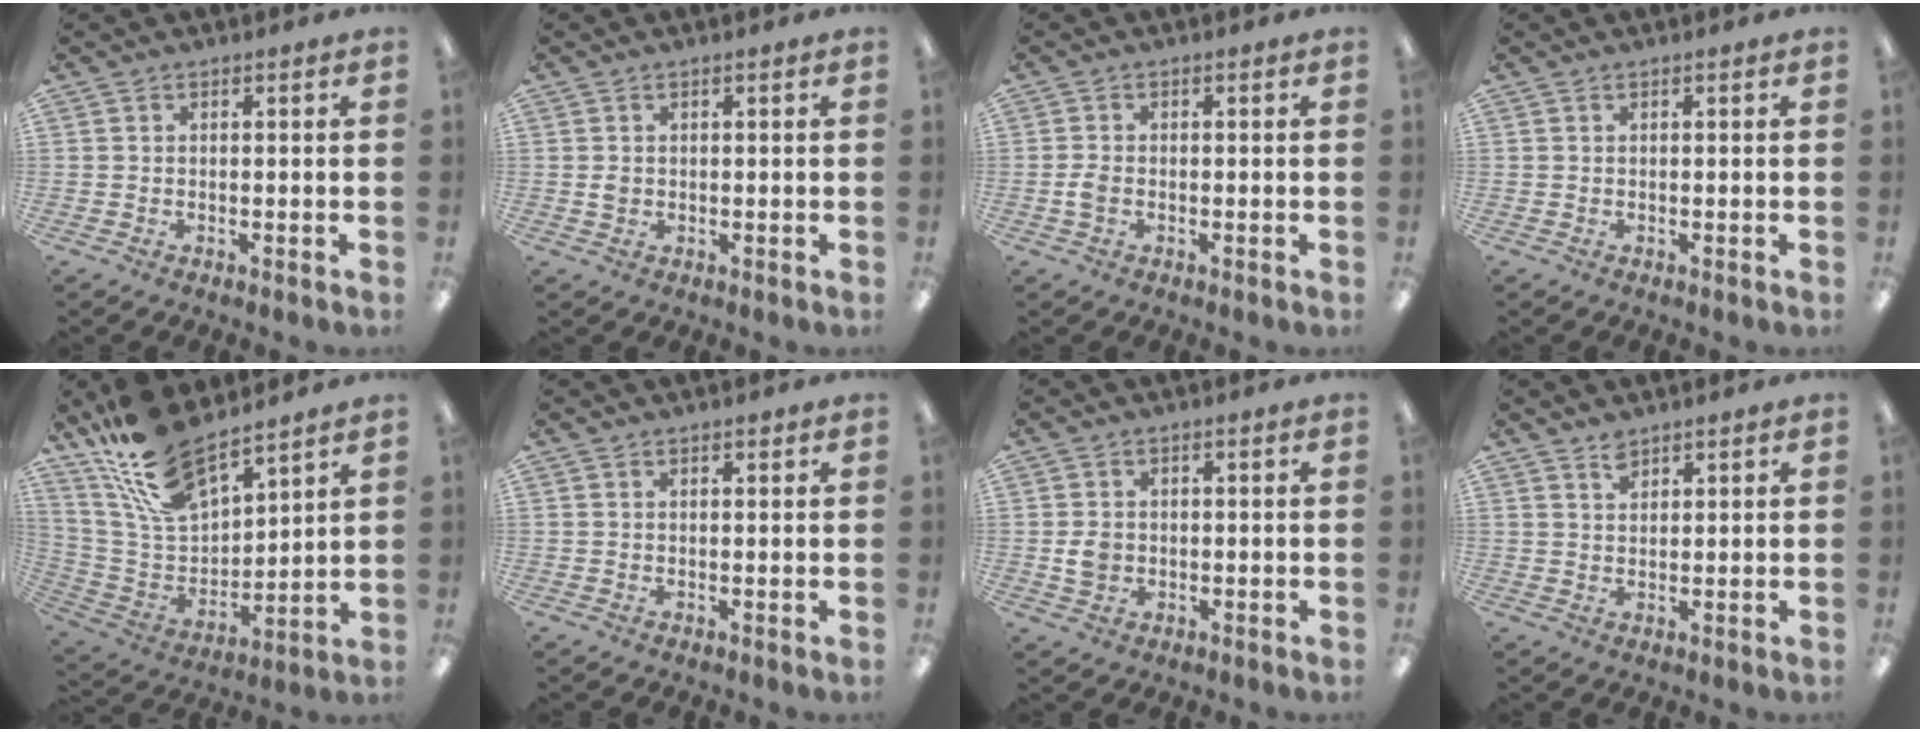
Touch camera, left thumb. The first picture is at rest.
{"total": 1.4, "force": [0.1, 1.2, 0.7], "torque": [-0.015, 0.004, 0.002]}
{"total": 2.4, "force": [-0.5, 1.5, 1.8], "torque": [-0.039, 0.001, -0.010]}
{"total": 0.0}
{"total": 17.7, "force": [14.4, 6.4, 8.1], "torque": [-0.182, -0.080, 0.264]}
{"total": 1.0, "force": [0.8, 0.3, 0.5], "torque": [-0.002, -0.003, 0.013]}
{"total": 3.5, "force": [0.0, 2.9, 1.9], "torque": [-0.027, 0.004, -0.001]}
{"total": 2.8, "force": [2.3, 1.2, 0.9], "torque": [-0.013, -0.008, 0.043]}